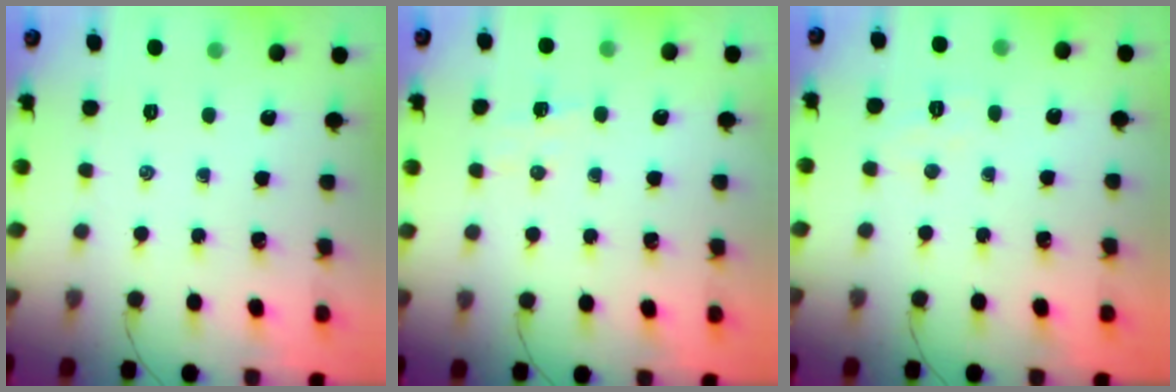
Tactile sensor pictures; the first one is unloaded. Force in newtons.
{"total": 4.5, "press": 4.4, "slide": 1.1}
{"total": 3.6, "press": 3.5, "slide": 0.8}